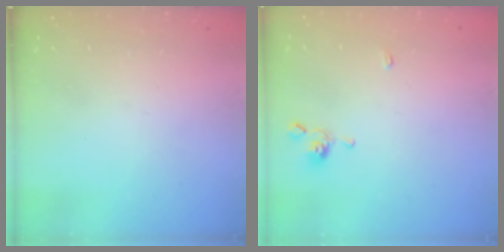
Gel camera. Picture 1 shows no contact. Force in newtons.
{"total": 1.2, "press": 1.1, "slide": 0.5}